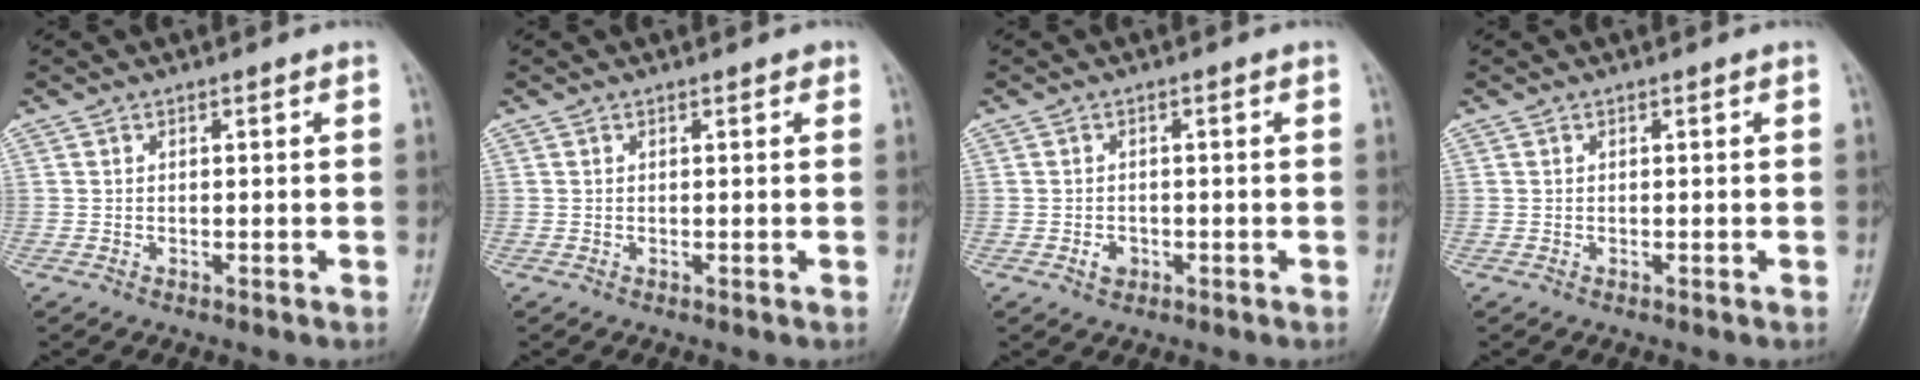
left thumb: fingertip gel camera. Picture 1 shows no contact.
{"total": 0.6, "force": [0.4, 0.4, 0.3], "torque": [0.000, -0.001, 0.000]}
{"total": 2.0, "force": [-0.8, 1.6, 0.9], "torque": [-0.009, 0.003, -0.011]}
{"total": 0.0}